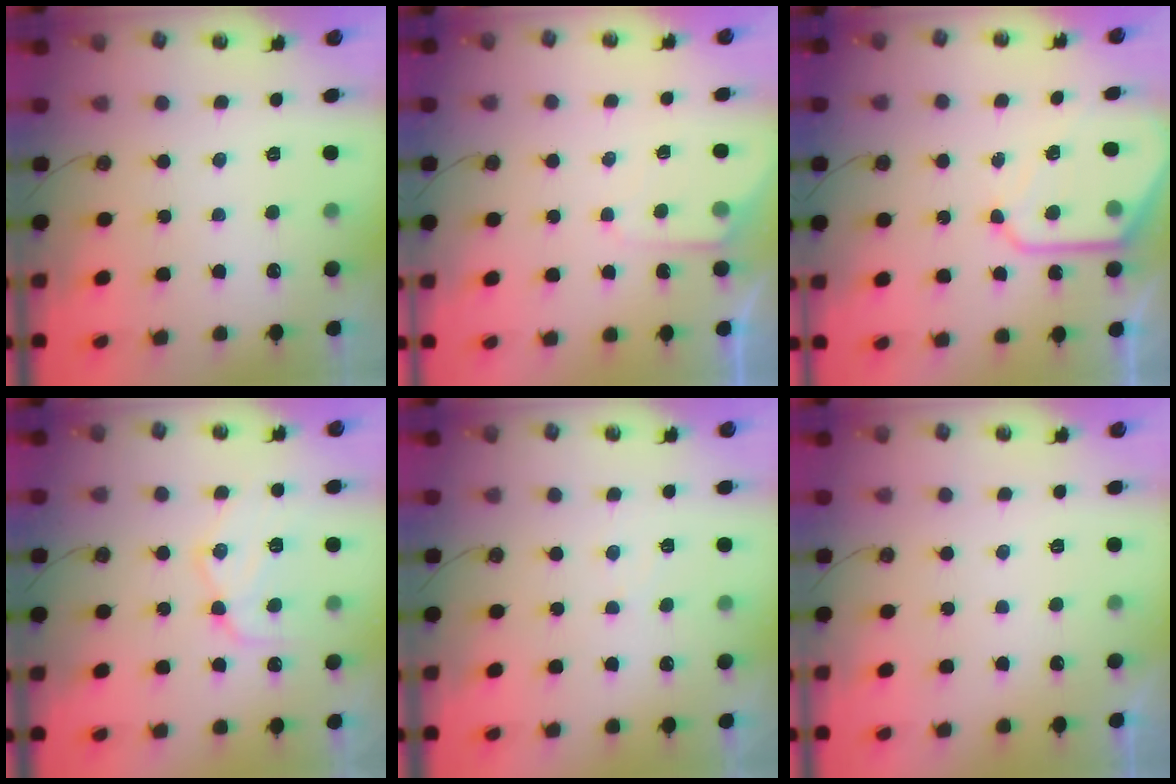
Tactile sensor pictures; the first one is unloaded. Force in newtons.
{"total": 5.1, "press": 5.1, "slide": 0.6}
{"total": 10.7, "press": 10.7, "slide": 0.9}
{"total": 13.8, "press": 13.7, "slide": 1.2}
{"total": 3.3, "press": 3.2, "slide": 0.5}
{"total": 0.0}